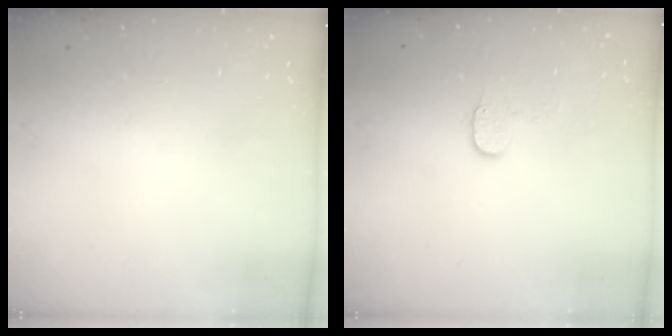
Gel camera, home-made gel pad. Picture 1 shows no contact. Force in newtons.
{"total": 5.7, "press": 5.7, "slide": 0.5}